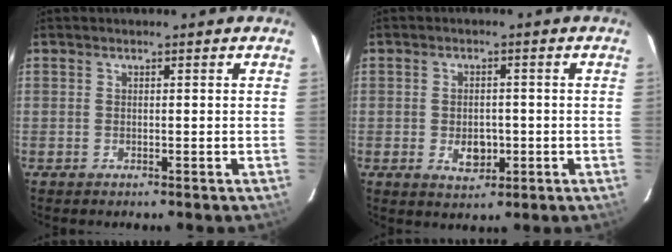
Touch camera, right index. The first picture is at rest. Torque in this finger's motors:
{"motor_torque": [0.42, 0.07, 0.07, 0.05]}